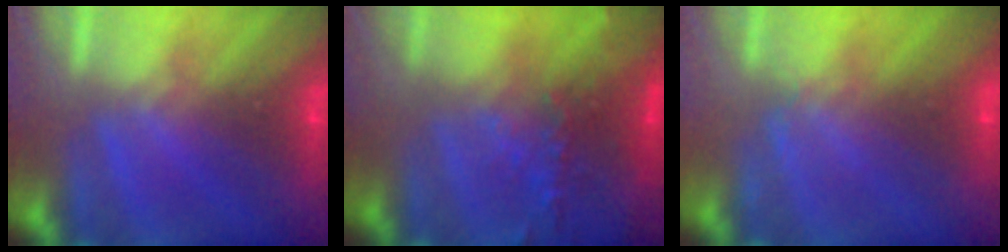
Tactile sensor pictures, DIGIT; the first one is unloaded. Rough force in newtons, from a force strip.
{"total": 6.4}
{"total": 2.1}